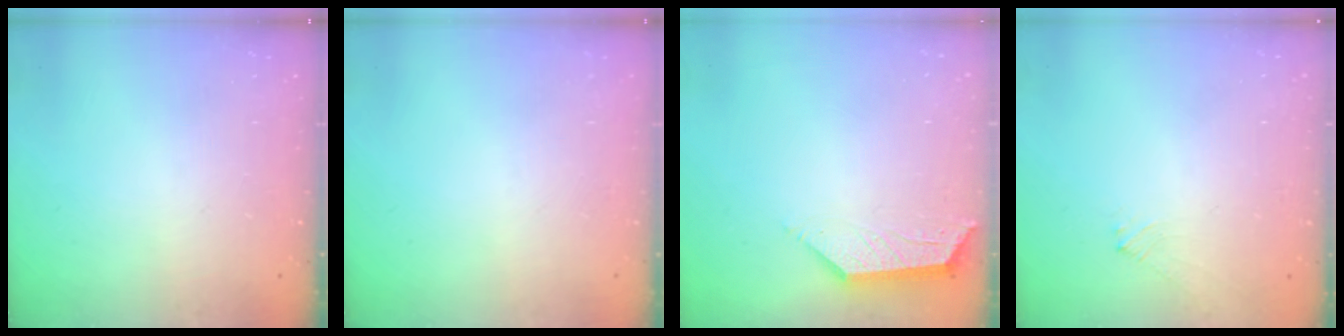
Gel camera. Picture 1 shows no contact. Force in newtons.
{"total": 0.0}
{"total": 2.7, "press": 2.7, "slide": 0.5}
{"total": 0.7, "press": 0.6, "slide": 0.3}